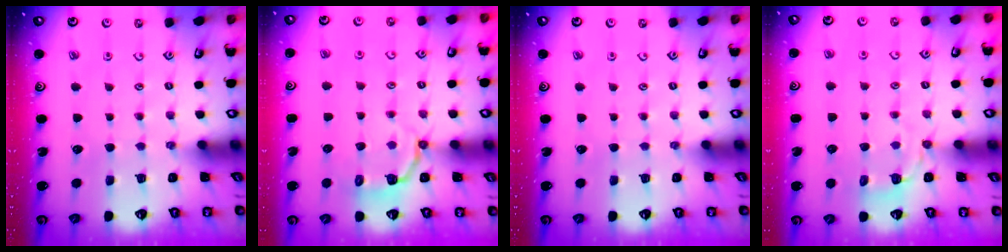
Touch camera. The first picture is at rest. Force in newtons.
{"total": 4.9, "press": 3.7, "slide": 3.2}
{"total": 0.0}
{"total": 3.8, "press": 3.3, "slide": 2.0}